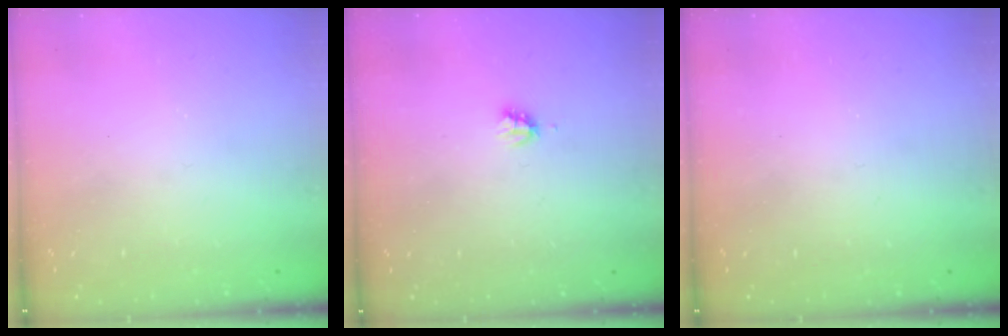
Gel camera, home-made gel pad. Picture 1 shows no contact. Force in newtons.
{"total": 2.2, "press": 2.2, "slide": 0.3}
{"total": 0.0}